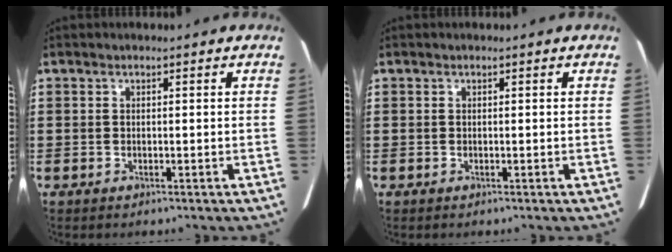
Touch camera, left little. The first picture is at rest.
{"total": 0.0}